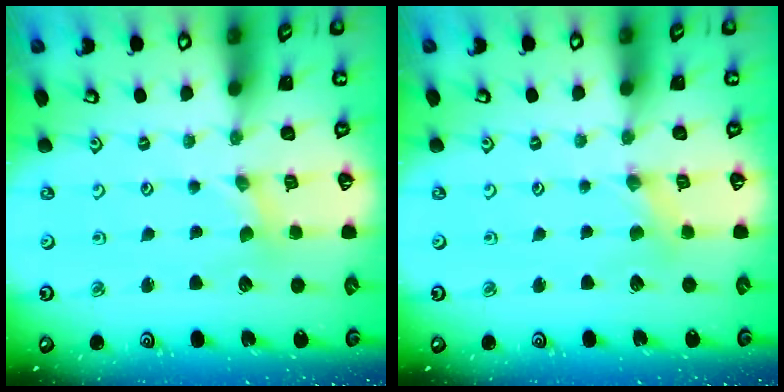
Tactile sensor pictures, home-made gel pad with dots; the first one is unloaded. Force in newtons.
{"total": 2.5, "press": 2.4, "slide": 0.4}